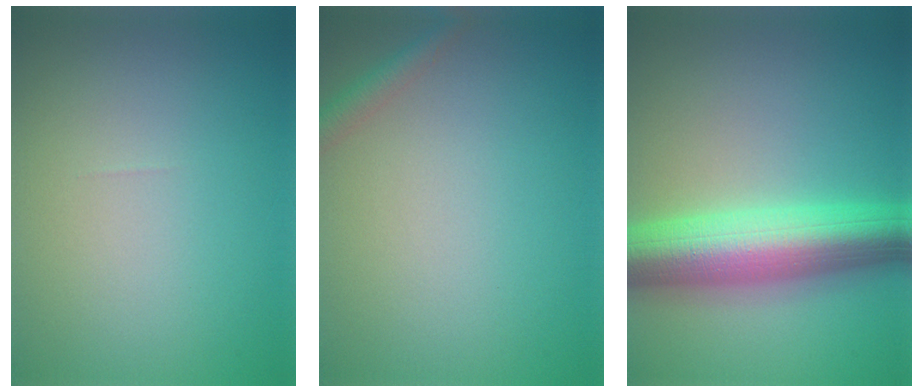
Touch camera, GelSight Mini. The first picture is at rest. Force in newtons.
{"total": 1.6, "press": 1.6, "slide": 0.1}
{"total": 9.9, "press": 9.9, "slide": 0.2}